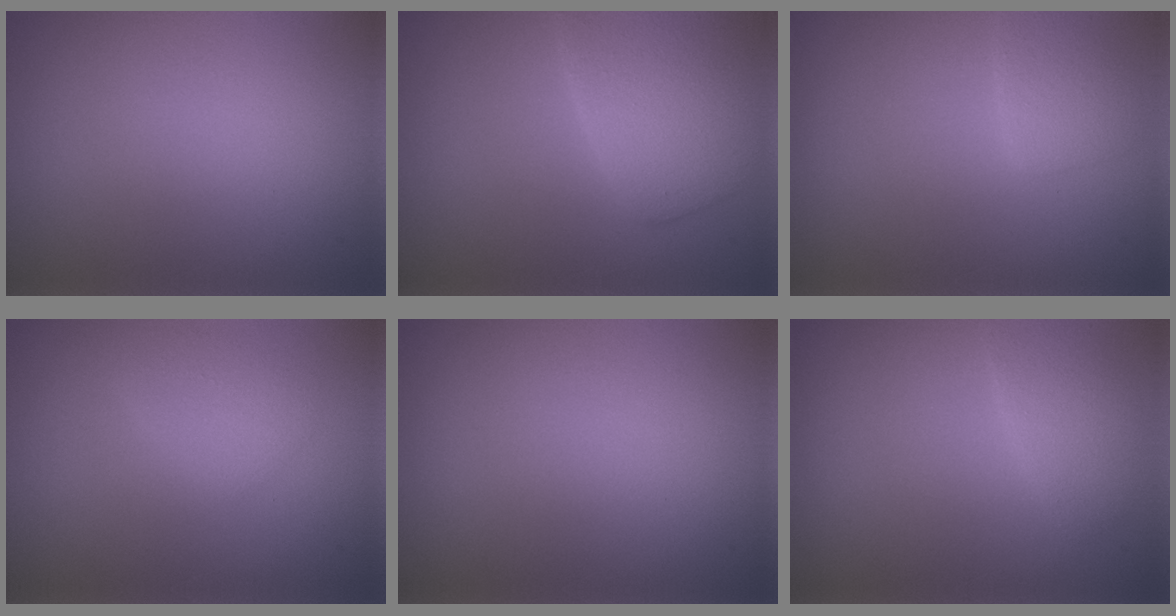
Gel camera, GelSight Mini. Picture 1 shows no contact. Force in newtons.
{"total": 4.0, "press": 3.9, "slide": 0.3}
{"total": 1.8, "press": 1.8, "slide": 0.0}
{"total": 1.6, "press": 1.6, "slide": 0.0}
{"total": 0.0}
{"total": 1.9, "press": 1.9, "slide": 0.1}